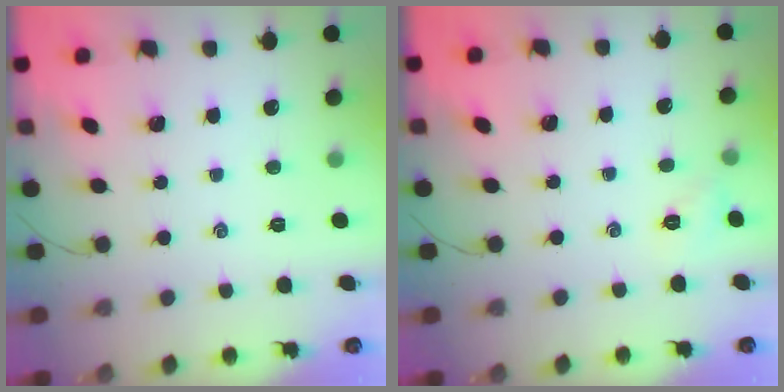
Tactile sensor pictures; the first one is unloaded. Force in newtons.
{"total": 2.6, "press": 2.6, "slide": 0.6}